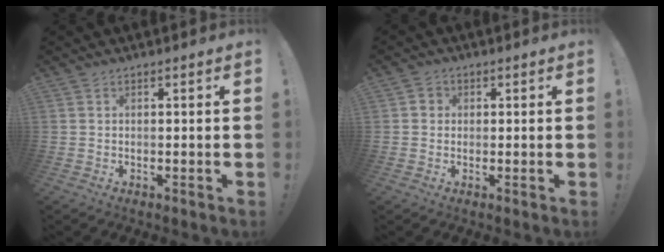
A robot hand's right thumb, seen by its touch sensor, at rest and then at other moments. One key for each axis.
{"total": 2.2, "fx": -0.2, "fy": 2.0, "fz": 0.8, "tx": -0.016, "ty": 0.009, "tz": -0.004}